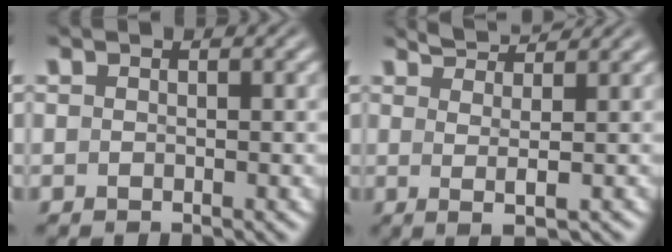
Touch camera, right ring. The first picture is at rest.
{"total": 3.3, "force": [2.2, -0.5, 2.4], "torque": [-0.031, -0.002, 0.044]}